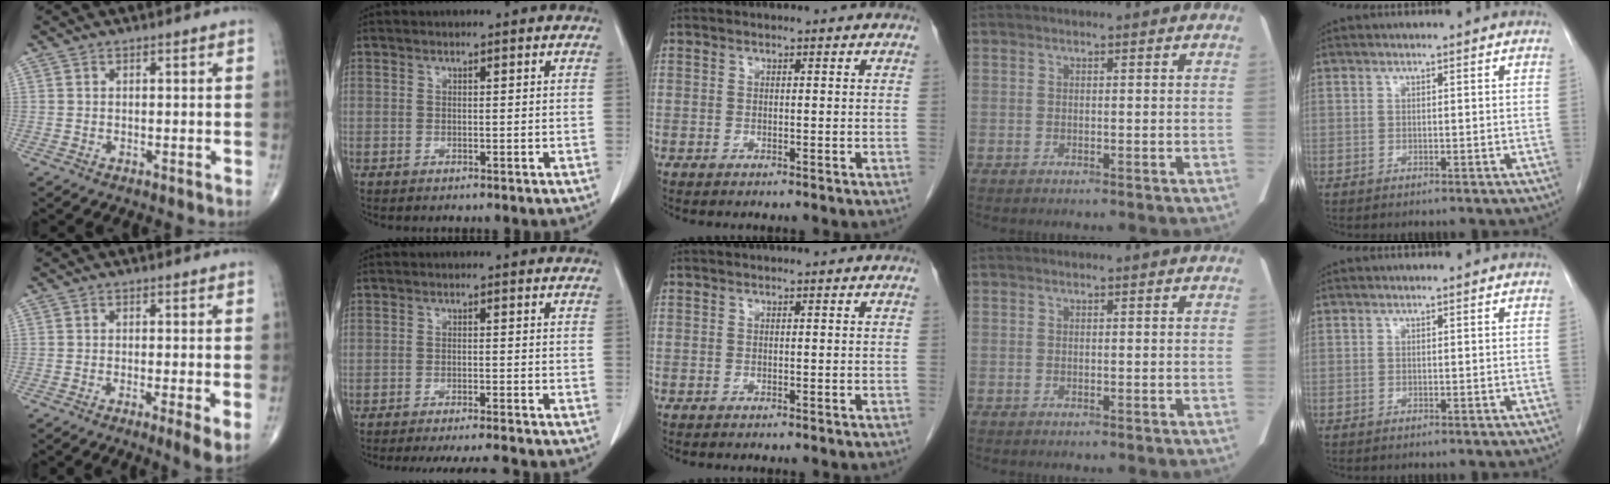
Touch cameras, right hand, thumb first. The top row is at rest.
{"thumb": {"total": 4.1, "force": [-1.1, 0.4, 3.9], "torque": [-0.072, -0.014, -0.021]}, "index": {"total": 7.3, "force": [-6.8, -0.5, 2.6], "torque": [-0.028, -0.011, -0.099]}}